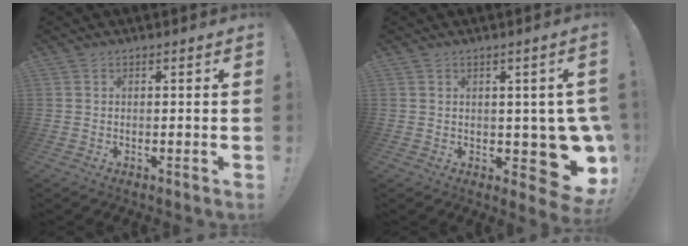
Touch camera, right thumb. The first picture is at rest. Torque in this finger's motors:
{"motor_torque": [0.14, 0.17, 0.28, 0.39, 0.24]}